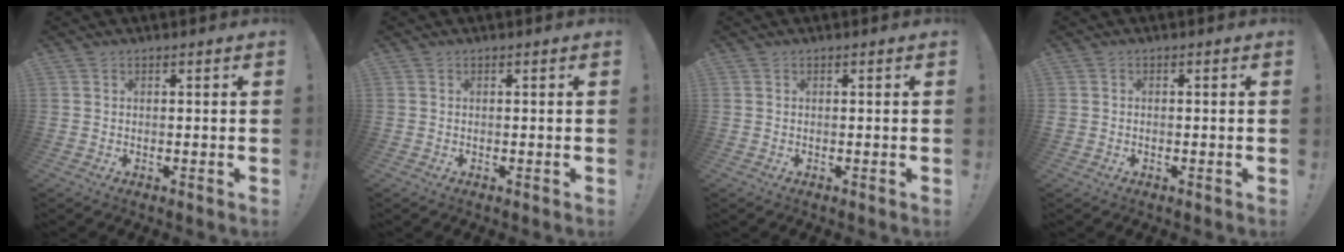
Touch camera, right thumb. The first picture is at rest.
{"total": 0.0}
{"total": 0.0}
{"total": 1.0, "force": [-0.7, 0.7, 0.4], "torque": [-0.006, 0.004, -0.012]}